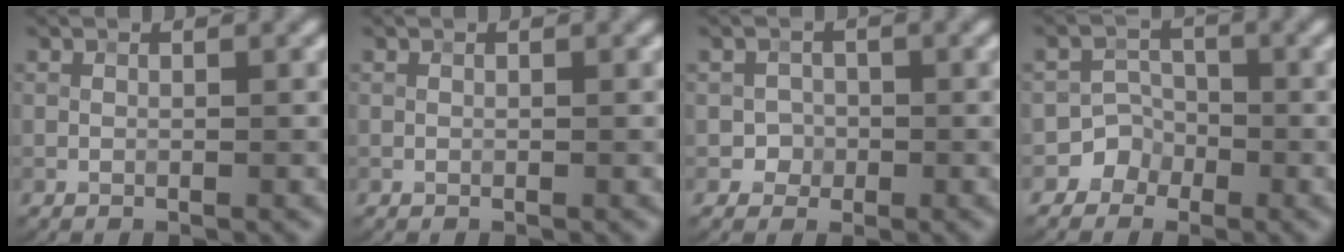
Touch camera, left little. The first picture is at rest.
{"total": 0.0}
{"total": 1.5, "force": [-0.5, 1.4, 0.1], "torque": [0.012, -0.002, -0.009]}
{"total": 3.0, "force": [-1.6, 2.5, -0.2], "torque": [0.040, 0.013, -0.040]}